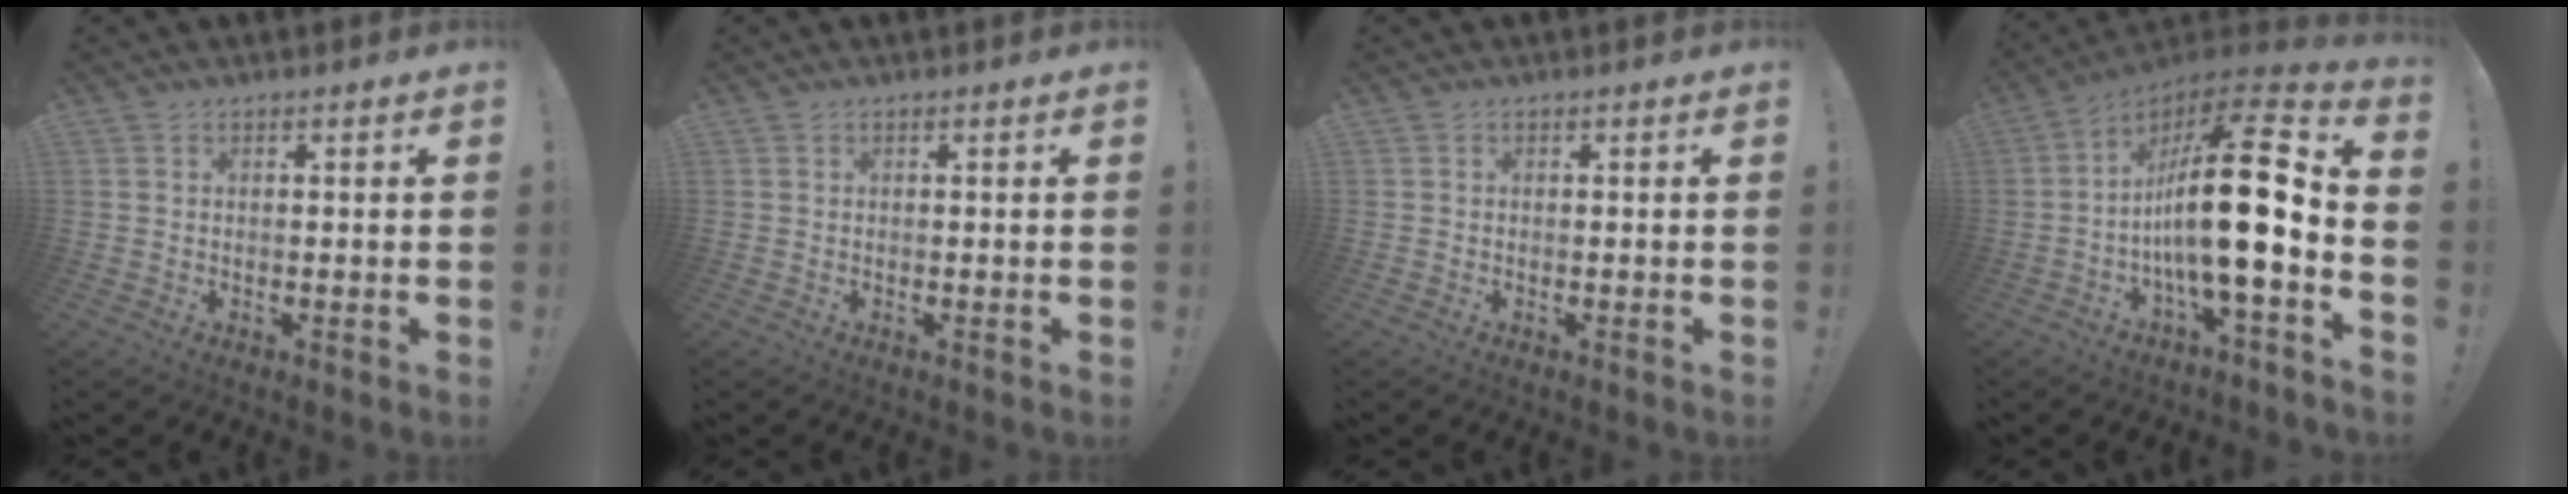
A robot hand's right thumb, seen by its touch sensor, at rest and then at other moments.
{"total": 0.0}
{"total": 0.0}
{"total": 23.5, "force": [-2.3, 5.8, 22.7], "torque": [-0.370, -0.001, -0.045]}